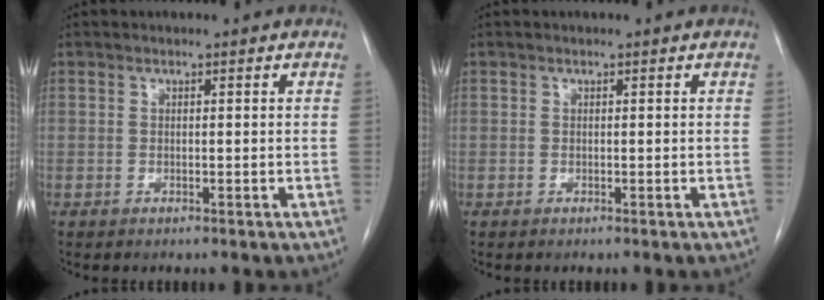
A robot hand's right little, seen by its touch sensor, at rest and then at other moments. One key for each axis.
{"total": 0.0}